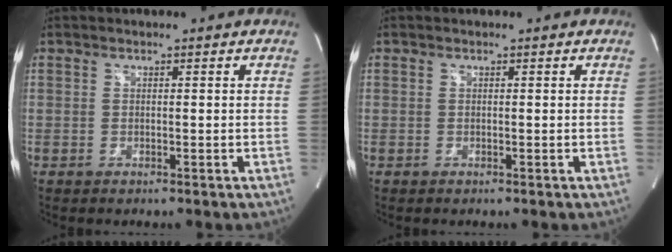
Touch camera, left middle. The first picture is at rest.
{"total": 0.0}